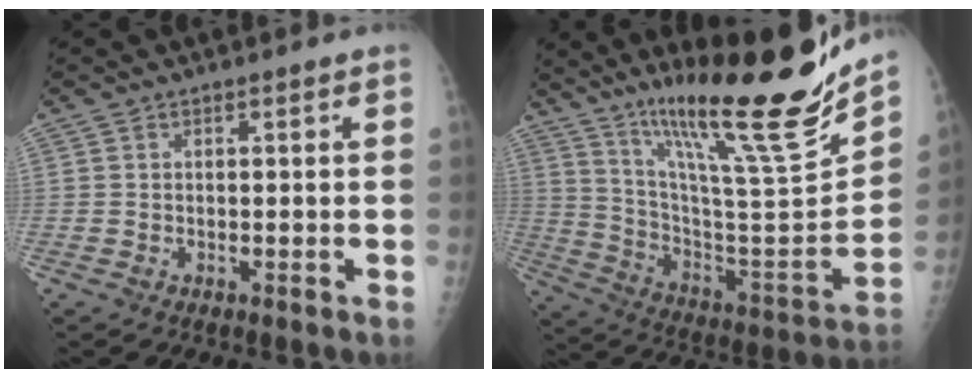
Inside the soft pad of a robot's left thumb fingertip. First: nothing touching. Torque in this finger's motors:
{"motor_torque": [0.49, 0.34, 1.39, -1.39, 0.13]}